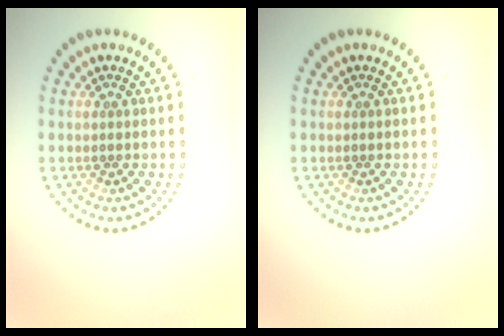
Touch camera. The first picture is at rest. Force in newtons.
{"total": 0.0}